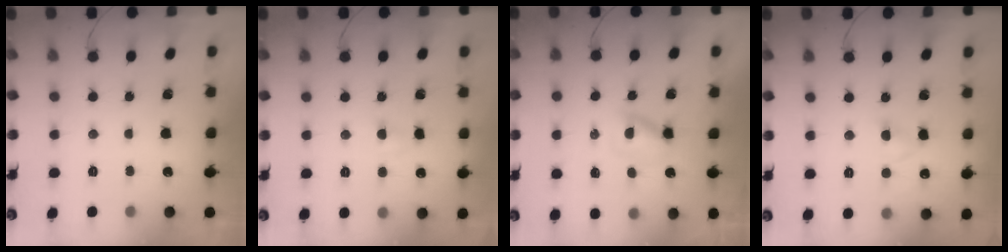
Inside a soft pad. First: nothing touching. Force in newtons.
{"total": 2.8, "press": 2.6, "slide": 1.0}
{"total": 2.9, "press": 2.8, "slide": 0.9}
{"total": 2.3, "press": 2.1, "slide": 1.0}